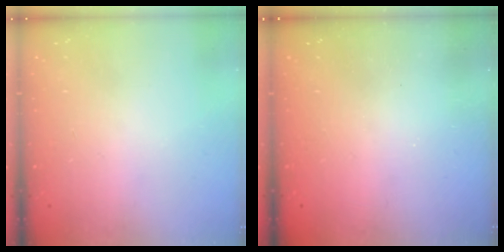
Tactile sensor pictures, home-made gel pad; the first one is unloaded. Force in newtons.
{"total": 2.4, "press": 2.2, "slide": 0.8}